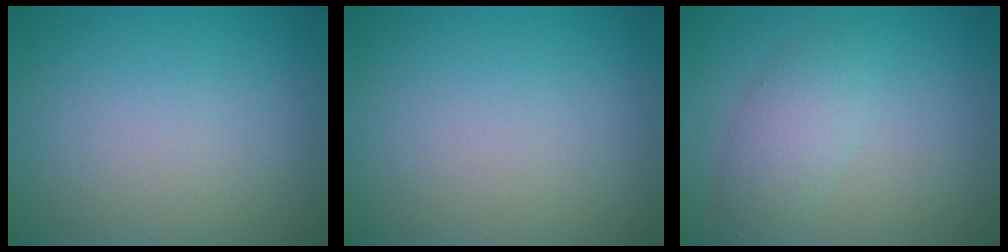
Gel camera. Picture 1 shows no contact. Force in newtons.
{"total": 0.0}
{"total": 2.7, "press": 2.7, "slide": 0.0}